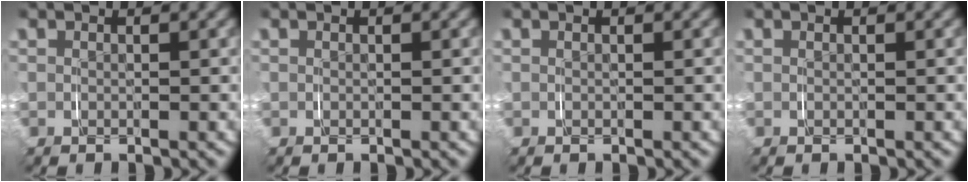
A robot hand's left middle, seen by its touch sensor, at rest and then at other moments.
{"total": 0.0}
{"total": 0.0}
{"total": 0.0}